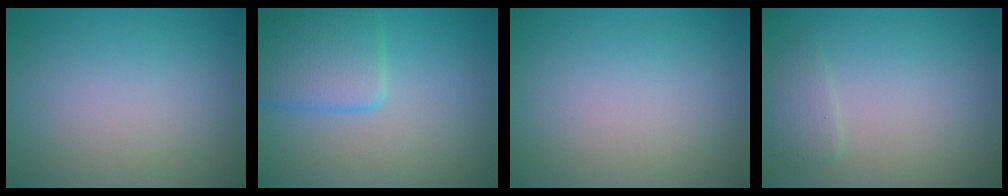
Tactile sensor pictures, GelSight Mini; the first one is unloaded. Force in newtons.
{"total": 4.0, "press": 4.0, "slide": 0.3}
{"total": 0.0}
{"total": 1.4, "press": 1.4, "slide": 0.1}